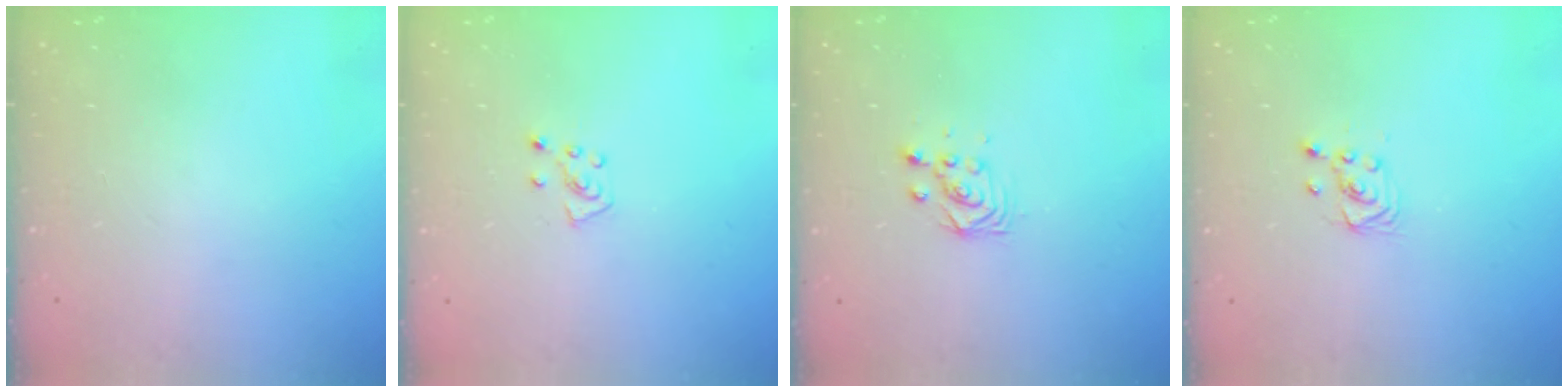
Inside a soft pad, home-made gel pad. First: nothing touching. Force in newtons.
{"total": 5.0, "press": 5.0, "slide": 0.4}
{"total": 2.9, "press": 2.9, "slide": 0.4}
{"total": 2.5, "press": 2.2, "slide": 1.1}